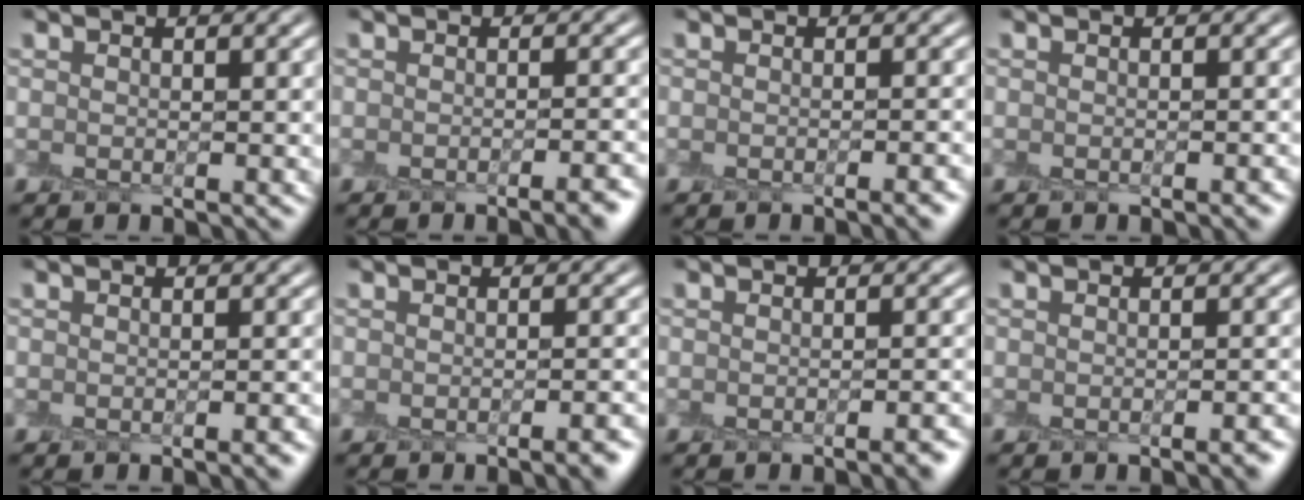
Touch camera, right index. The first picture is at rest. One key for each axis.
{"total": 3.1, "fx": -2.3, "fy": 0.5, "fz": 2.1, "tx": -0.022, "ty": -0.003, "tz": -0.027}
{"total": 2.3, "fx": -1.8, "fy": 0.1, "fz": 1.5, "tx": -0.015, "ty": -0.003, "tz": -0.021}
{"total": 1.0, "fx": -0.9, "fy": 0.1, "fz": 0.5, "tx": -0.004, "ty": -0.002, "tz": -0.012}
{"total": 1.7, "fx": -1.3, "fy": 0.0, "fz": 1.0, "tx": -0.012, "ty": -0.003, "tz": -0.017}
{"total": 2.7, "fx": -2.0, "fy": 0.3, "fz": 1.8, "tx": -0.019, "ty": -0.002, "tz": -0.024}
{"total": 2.5, "fx": -1.9, "fy": 0.2, "fz": 1.5, "tx": -0.017, "ty": -0.002, "tz": -0.024}
{"total": 2.0, "fx": -1.6, "fy": 0.1, "fz": 1.1, "tx": -0.013, "ty": -0.002, "tz": -0.020}